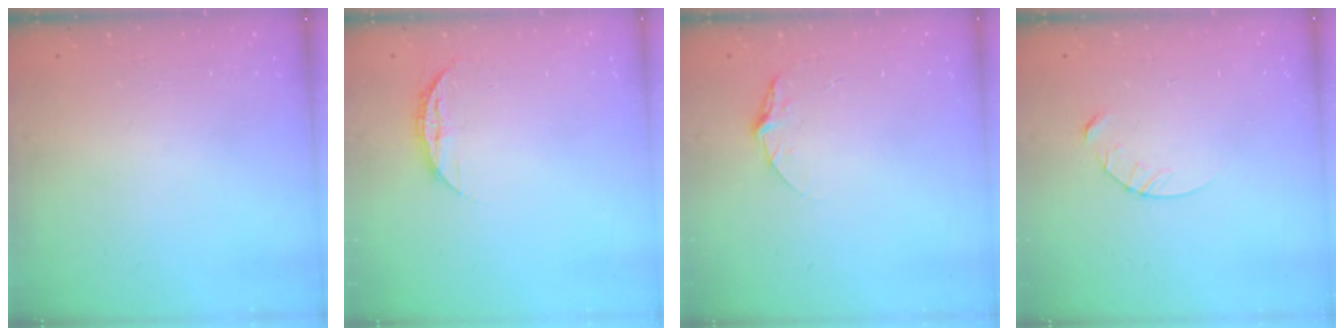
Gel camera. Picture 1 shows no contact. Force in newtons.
{"total": 7.3, "press": 7.3, "slide": 0.6}
{"total": 5.8, "press": 5.8, "slide": 0.5}
{"total": 4.6, "press": 4.5, "slide": 0.5}